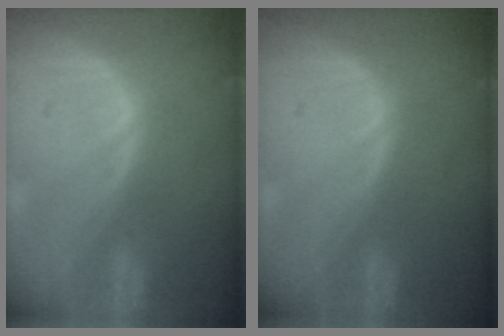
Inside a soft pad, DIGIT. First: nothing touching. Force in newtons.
{"total": 0.0}